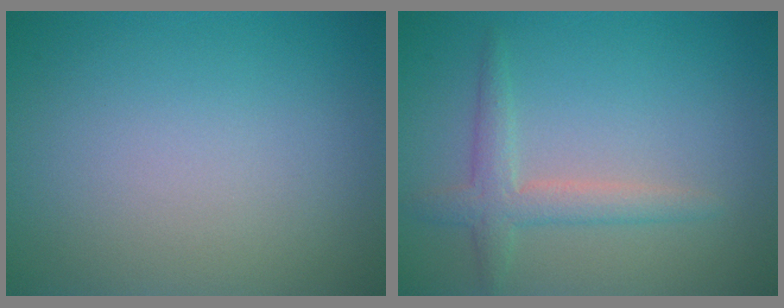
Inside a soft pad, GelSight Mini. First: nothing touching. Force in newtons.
{"total": 2.5, "press": 2.5, "slide": 0.1}